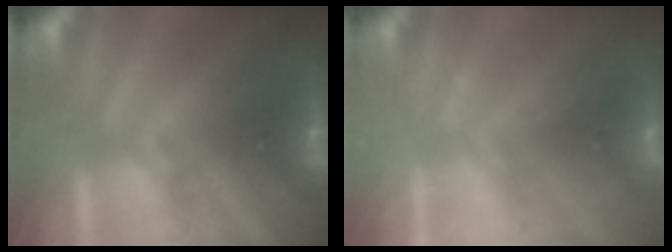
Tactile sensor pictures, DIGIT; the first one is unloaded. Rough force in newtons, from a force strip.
{"total": 2.2}